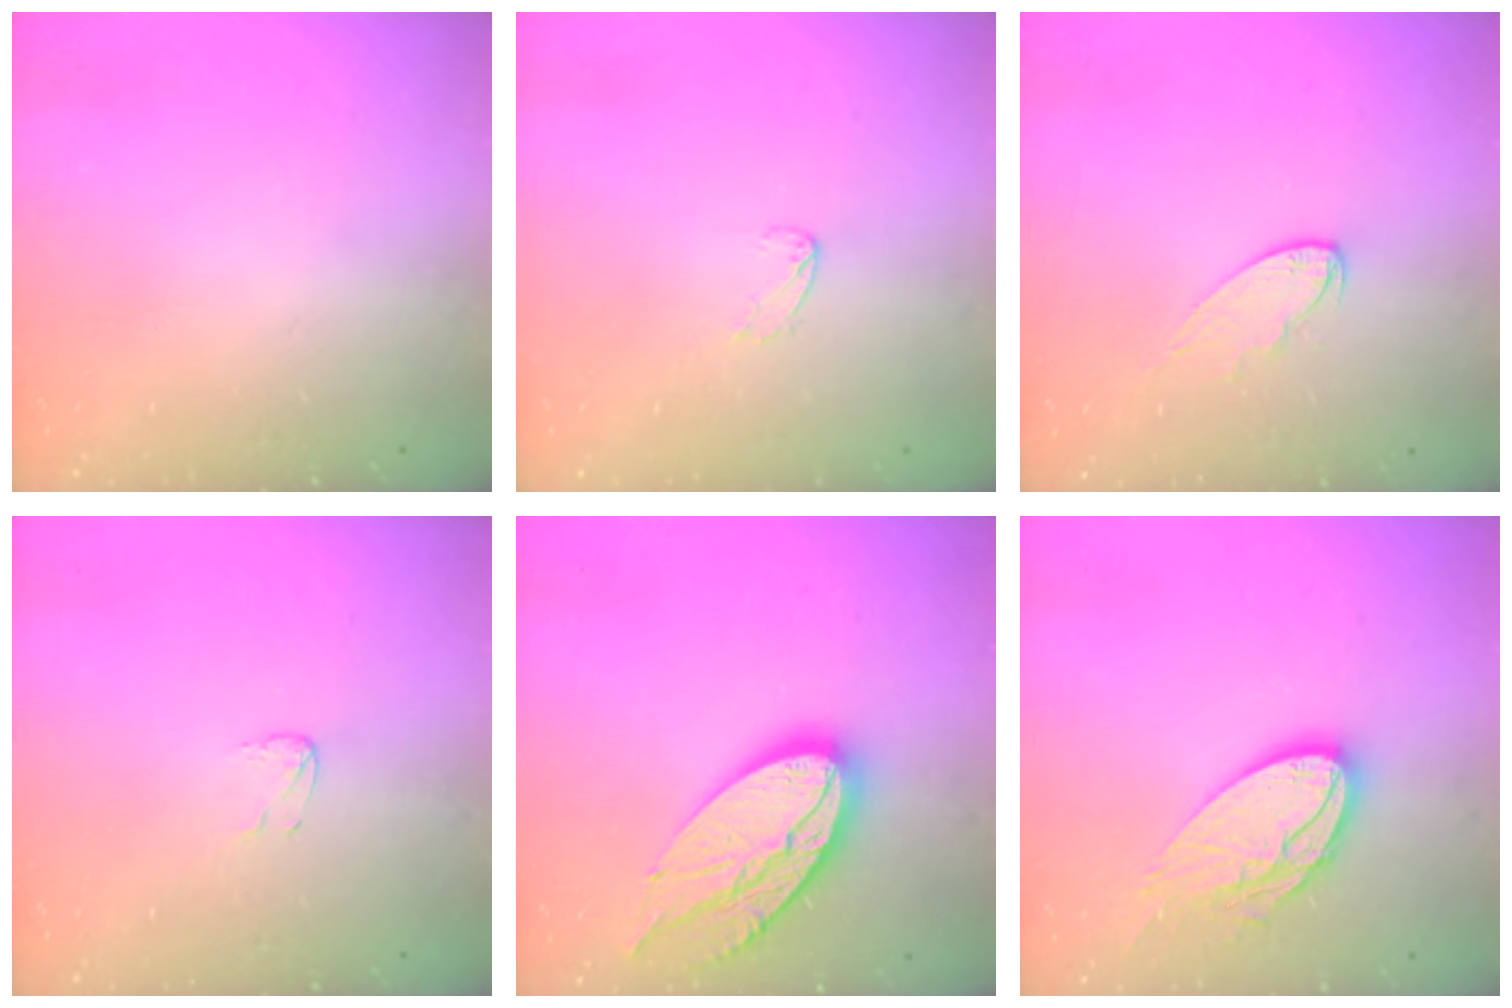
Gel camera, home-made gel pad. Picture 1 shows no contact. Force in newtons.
{"total": 3.3, "press": 3.3, "slide": 0.3}
{"total": 6.3, "press": 6.3, "slide": 0.6}
{"total": 3.3, "press": 3.3, "slide": 0.3}
{"total": 18.4, "press": 18.3, "slide": 1.4}
{"total": 14.2, "press": 14.2, "slide": 0.8}